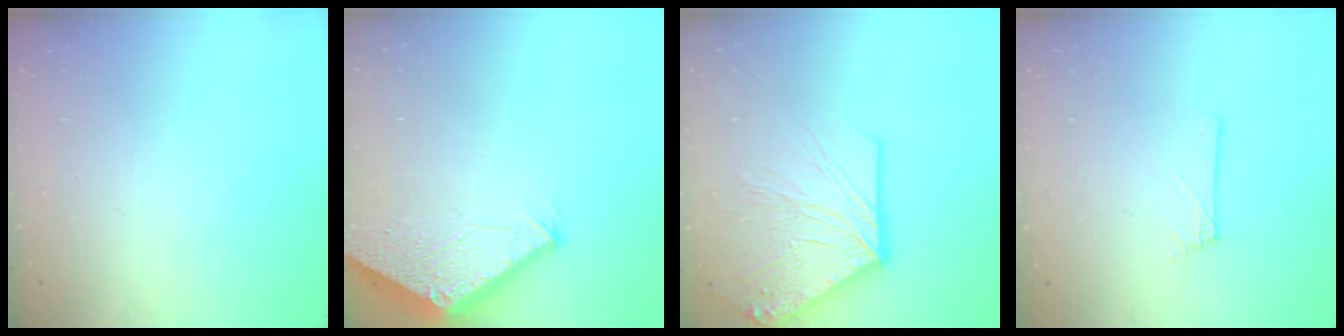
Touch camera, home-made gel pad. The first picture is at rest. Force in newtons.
{"total": 2.9, "press": 2.9, "slide": 0.2}
{"total": 16.8, "press": 16.7, "slide": 2.2}
{"total": 1.0, "press": 1.0, "slide": 0.1}